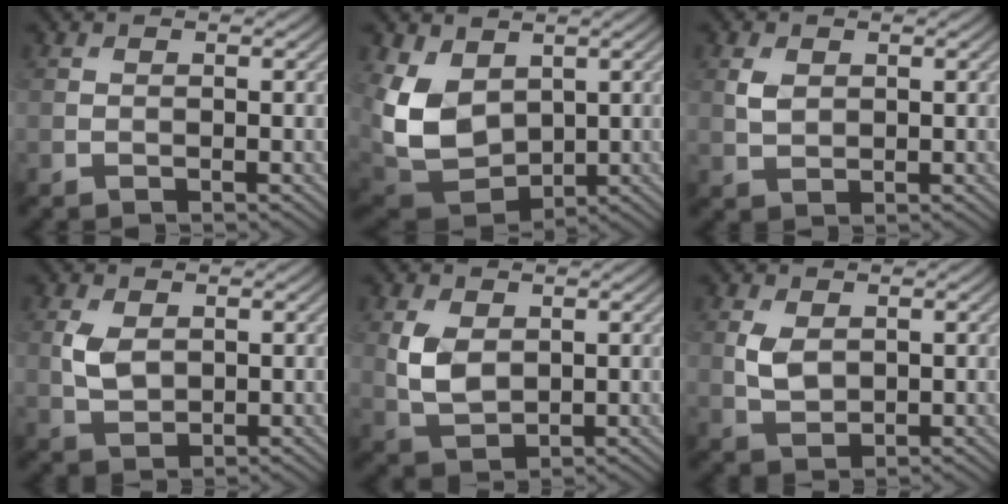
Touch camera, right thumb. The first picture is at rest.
{"total": 10.4, "force": [2.2, 7.5, 6.9], "torque": [-0.193, -0.007, 0.045]}
{"total": 2.2, "force": [0.8, 1.6, 1.4], "torque": [-0.038, -0.001, 0.018]}
{"total": 3.7, "force": [0.7, 2.4, 2.7], "torque": [-0.068, -0.001, 0.016]}
{"total": 5.1, "force": [1.0, 3.4, 3.6], "torque": [-0.087, -0.003, 0.023]}
{"total": 3.3, "force": [0.7, 2.2, 2.4], "torque": [-0.060, -0.002, 0.017]}